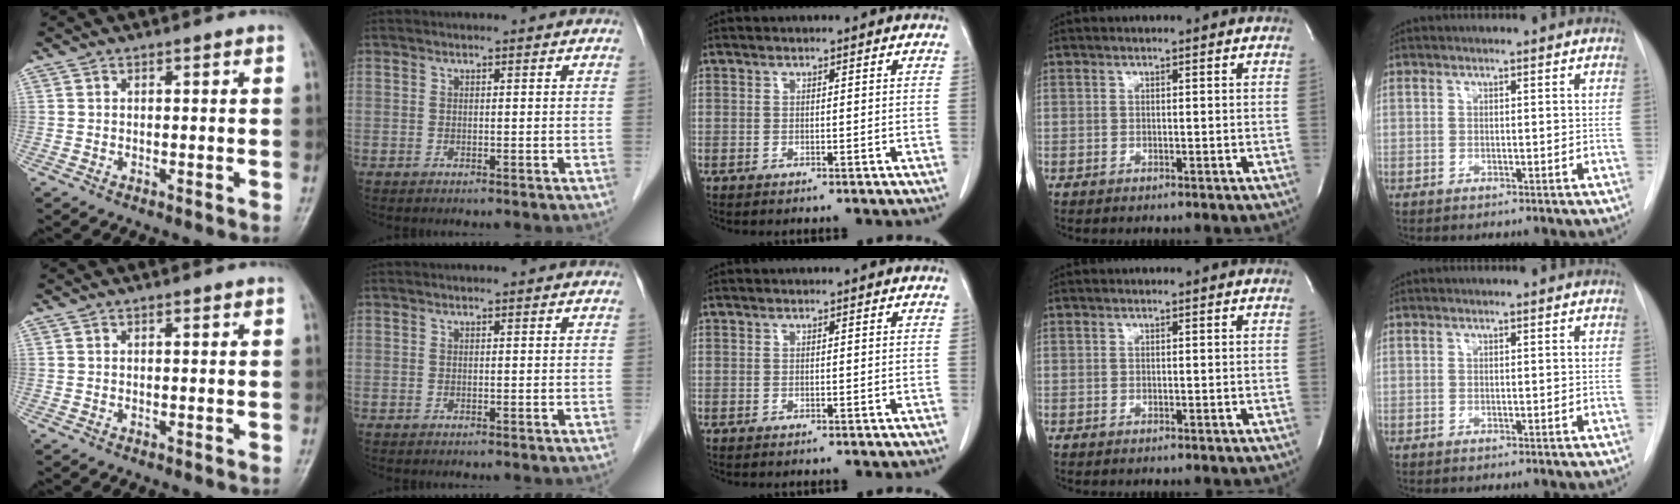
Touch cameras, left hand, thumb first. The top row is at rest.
{}